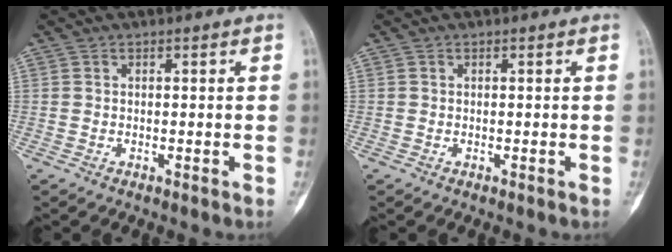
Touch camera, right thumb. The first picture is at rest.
{"total": 0.0}